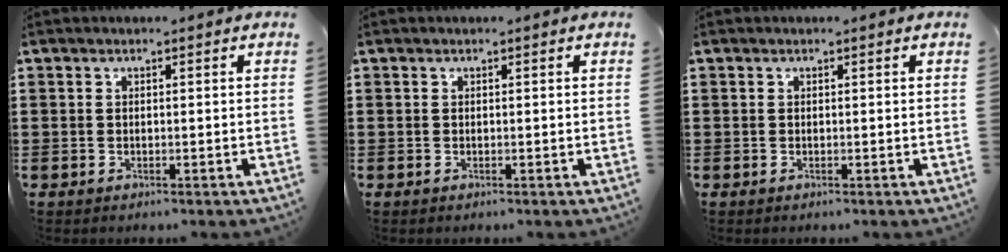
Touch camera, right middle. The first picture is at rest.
{"total": 0.0}
{"total": 0.0}